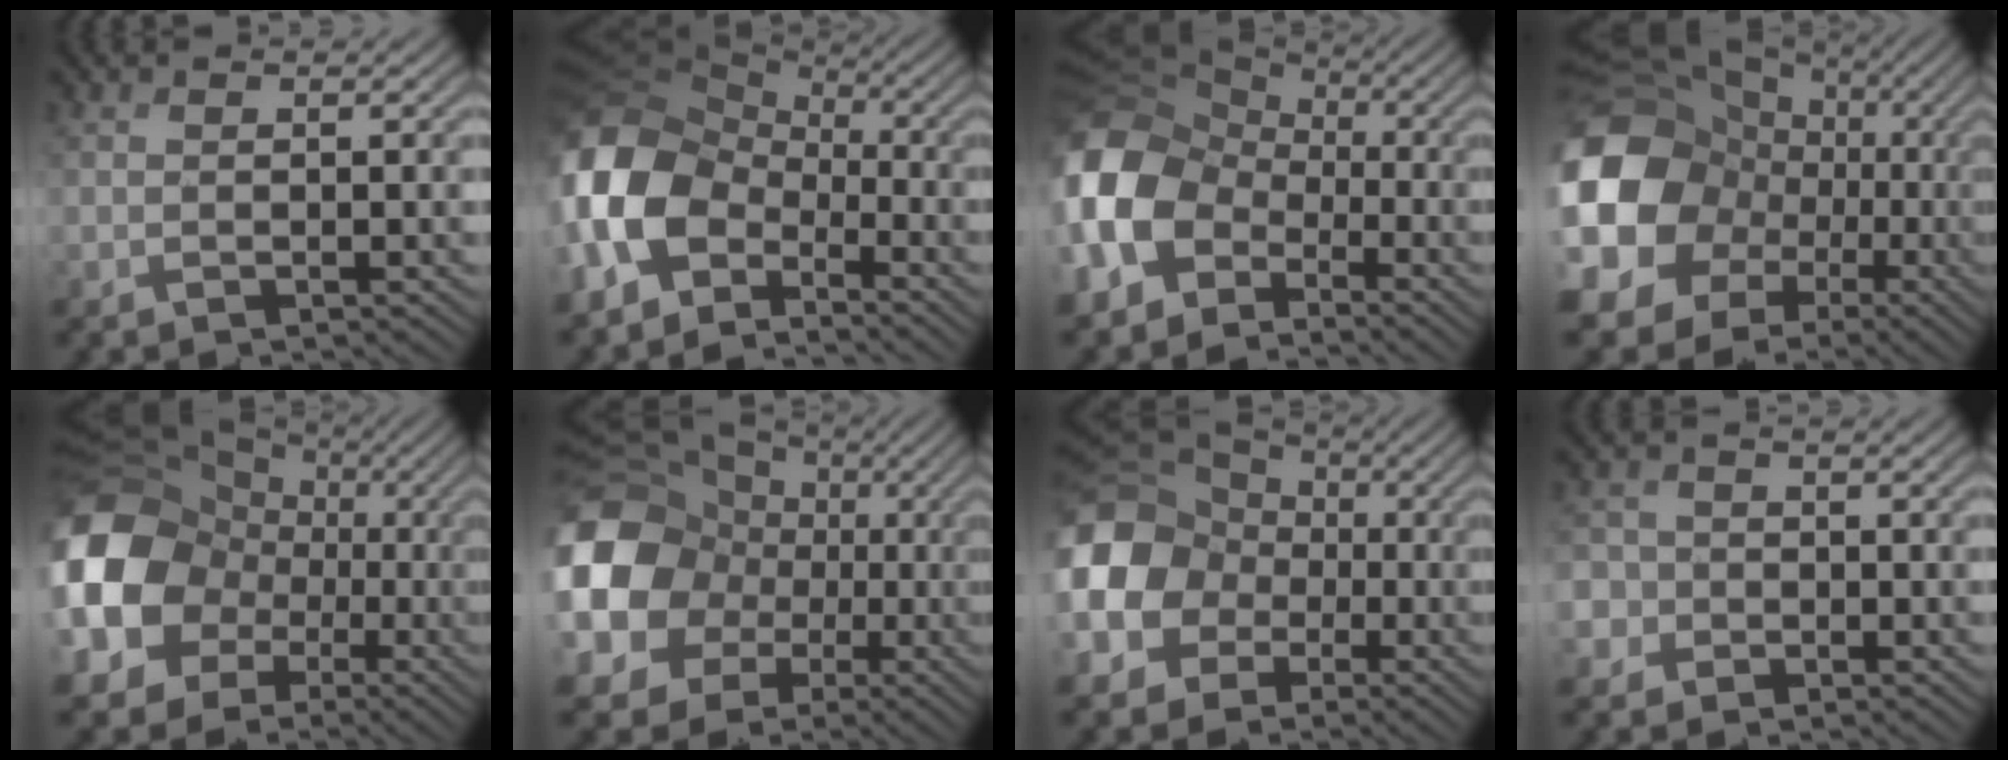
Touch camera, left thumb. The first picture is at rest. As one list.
[{"total": 14.2, "force": [-3.9, 10.2, 9.0], "torque": [-0.251, -0.027, -0.080]}, {"total": 15.6, "force": [-3.6, 12.1, 9.2], "torque": [-0.263, -0.031, -0.079]}, {"total": 19.0, "force": [-0.8, 16.5, 9.3], "torque": [-0.280, -0.020, -0.017]}, {"total": 17.0, "force": [-1.7, 14.6, 8.5], "torque": [-0.270, -0.018, -0.046]}, {"total": 18.1, "force": [-0.6, 16.0, 8.3], "torque": [-0.260, -0.016, -0.037]}, {"total": 17.4, "force": [-2.1, 15.2, 8.1], "torque": [-0.239, -0.023, -0.089]}, {"total": 3.5, "force": [-1.1, 3.3, 0.5], "torque": [-0.015, 0.004, -0.043]}]